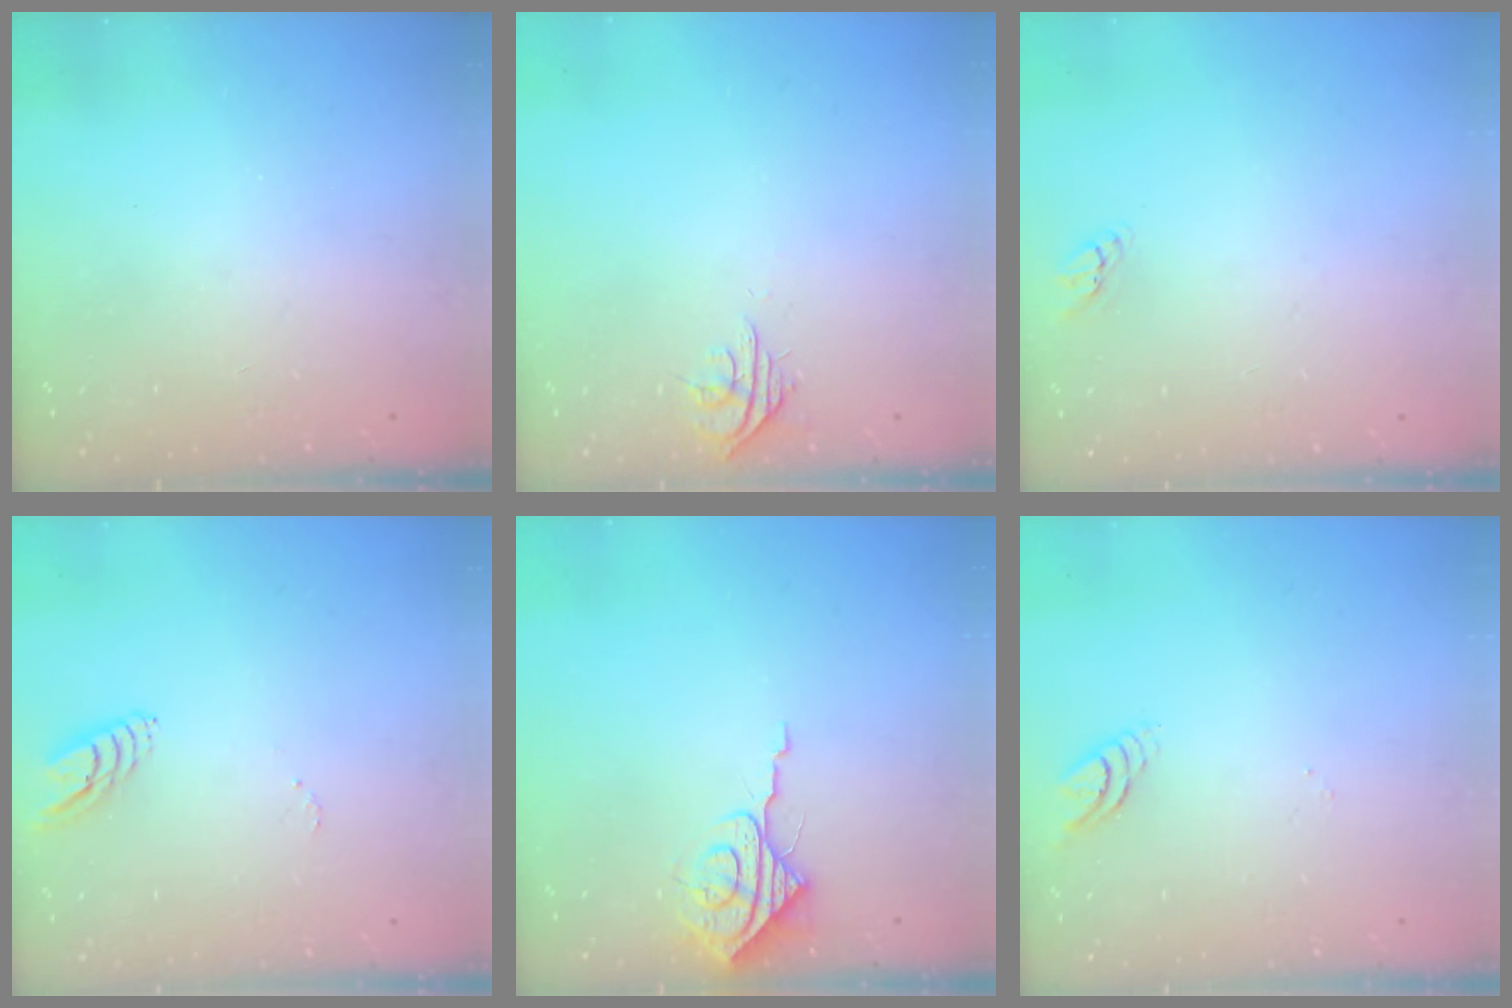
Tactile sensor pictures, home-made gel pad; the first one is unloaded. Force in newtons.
{"total": 5.4, "press": 5.4, "slide": 0.5}
{"total": 2.7, "press": 2.7, "slide": 0.1}
{"total": 5.9, "press": 5.8, "slide": 0.7}
{"total": 7.9, "press": 7.9, "slide": 0.8}
{"total": 4.1, "press": 4.1, "slide": 0.1}